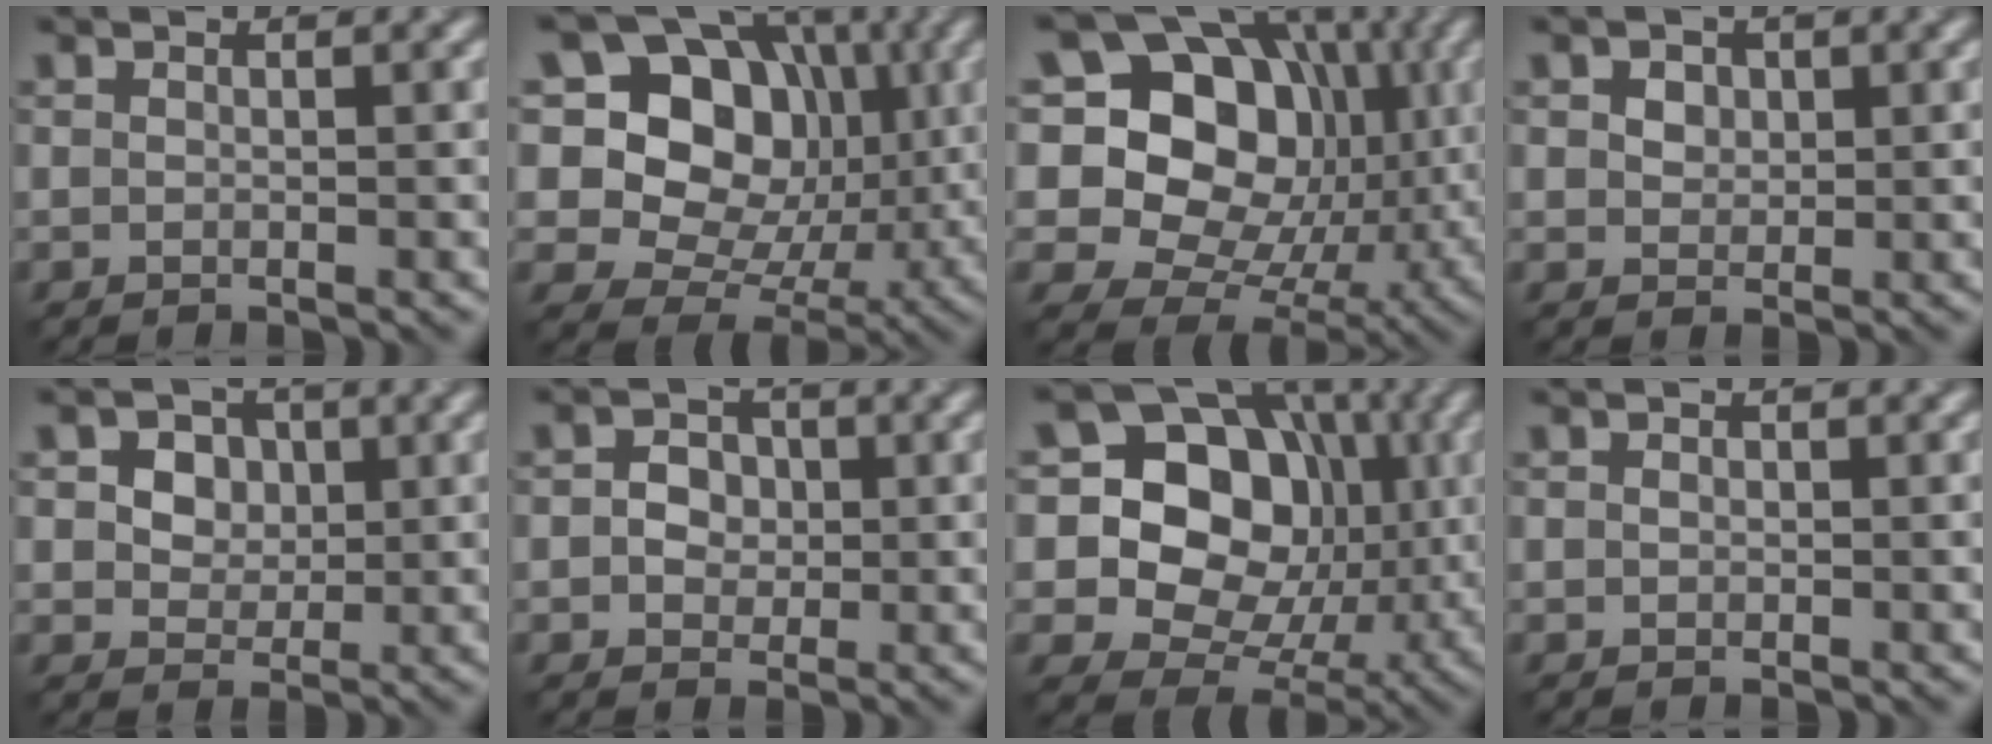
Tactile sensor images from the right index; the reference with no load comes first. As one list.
[{"total": 16.2, "force": [4.9, 12.8, 8.6], "torque": [-0.179, 0.065, 0.080]}, {"total": 19.6, "force": [5.8, 15.5, 10.5], "torque": [-0.221, 0.062, 0.087]}, {"total": 2.3, "force": [1.0, 1.7, 1.1], "torque": [-0.020, 0.011, 0.010]}, {"total": 5.6, "force": [2.2, 4.3, 2.8], "torque": [-0.049, 0.015, 0.025]}, {"total": 2.4, "force": [-0.1, 2.1, 1.1], "torque": [-0.011, 0.003, -0.010]}, {"total": 17.7, "force": [4.0, 14.7, 9.1], "torque": [-0.197, 0.050, 0.065]}, {"total": 0.5, "force": [0.1, 0.4, 0.3], "torque": [-0.003, -0.002, -0.001]}]